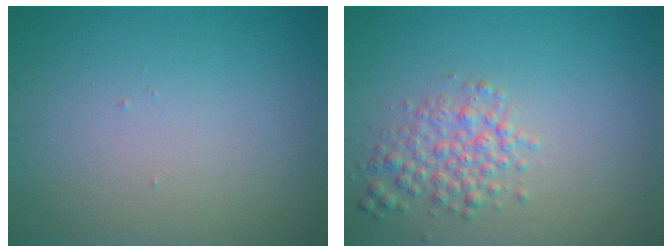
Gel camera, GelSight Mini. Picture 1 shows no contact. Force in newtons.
{"total": 2.8, "press": 2.8, "slide": 0.1}